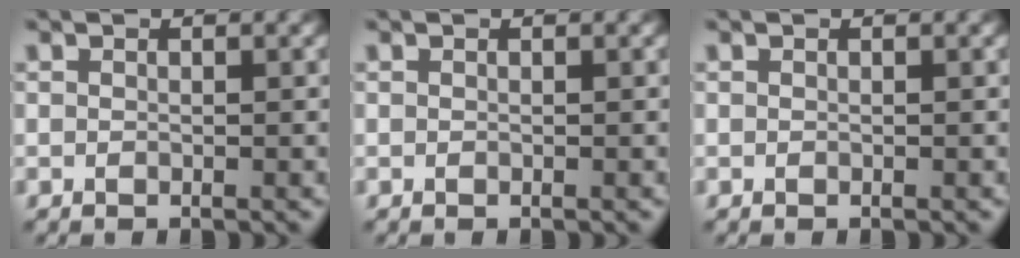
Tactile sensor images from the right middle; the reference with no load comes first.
{"total": 0.0}
{"total": 0.0}